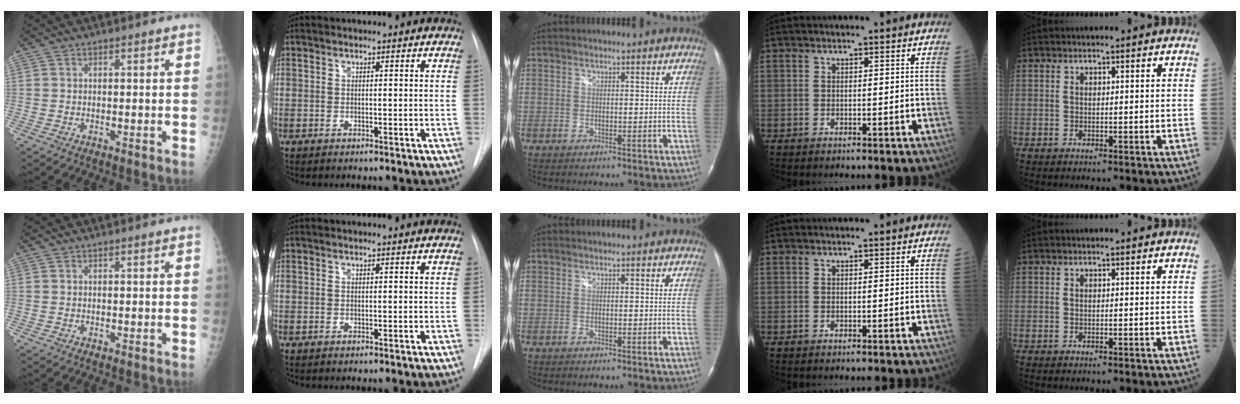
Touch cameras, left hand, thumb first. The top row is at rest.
{}